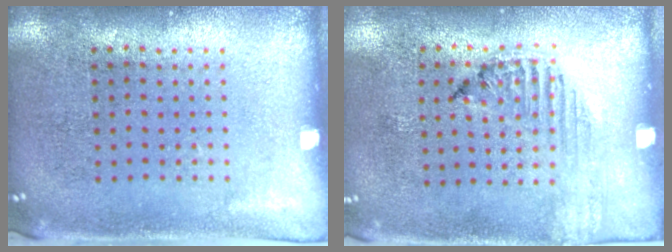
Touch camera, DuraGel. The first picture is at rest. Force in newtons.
{"total": 1.2, "press": 1.1, "slide": 0.2}